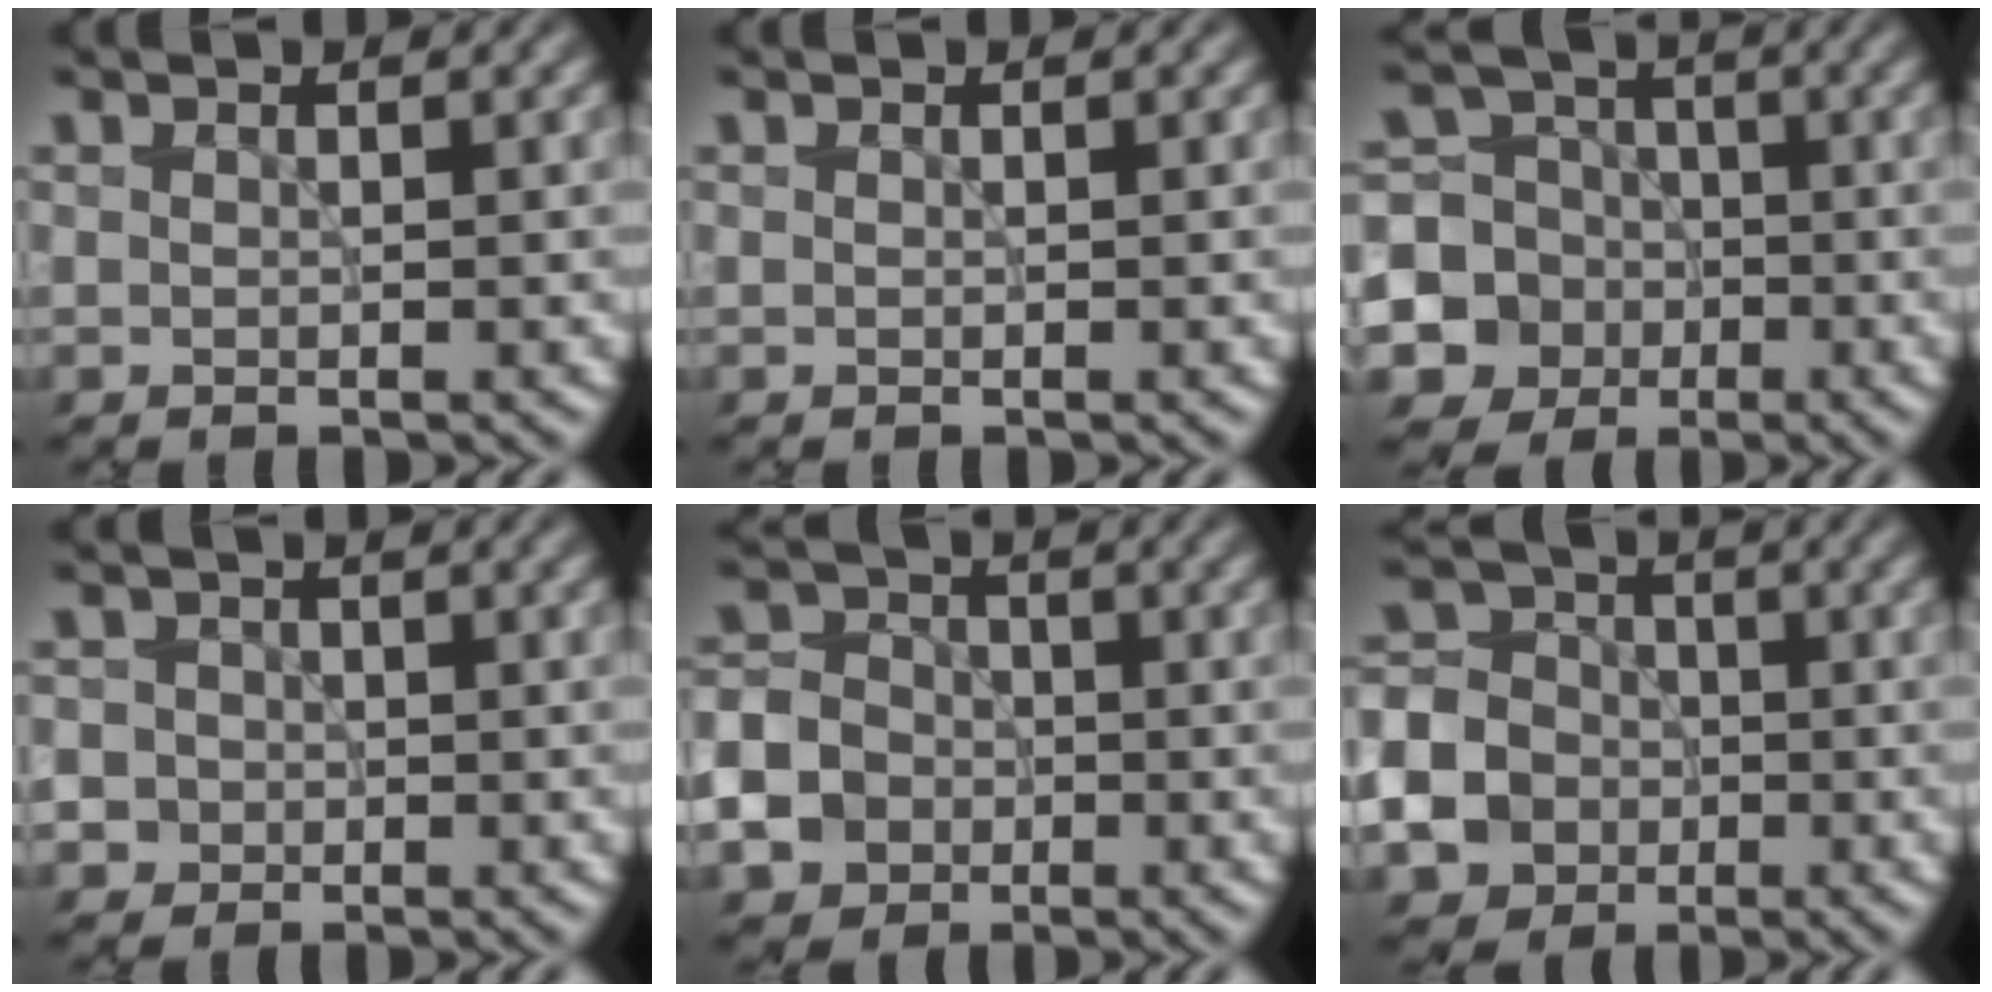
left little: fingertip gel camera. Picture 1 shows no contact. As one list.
[{"total": 0.0}, {"total": 9.8, "force": [-2.8, 9.1, 2.3], "torque": [-0.060, -0.013, -0.070]}, {"total": 3.5, "force": [-0.6, 3.3, 0.9], "torque": [0.004, 0.012, -0.037]}, {"total": 10.6, "force": [-4.9, 9.0, 2.8], "torque": [-0.074, -0.032, -0.110]}, {"total": 13.1, "force": [-5.2, 11.7, 3.2], "torque": [-0.101, -0.041, -0.106]}]